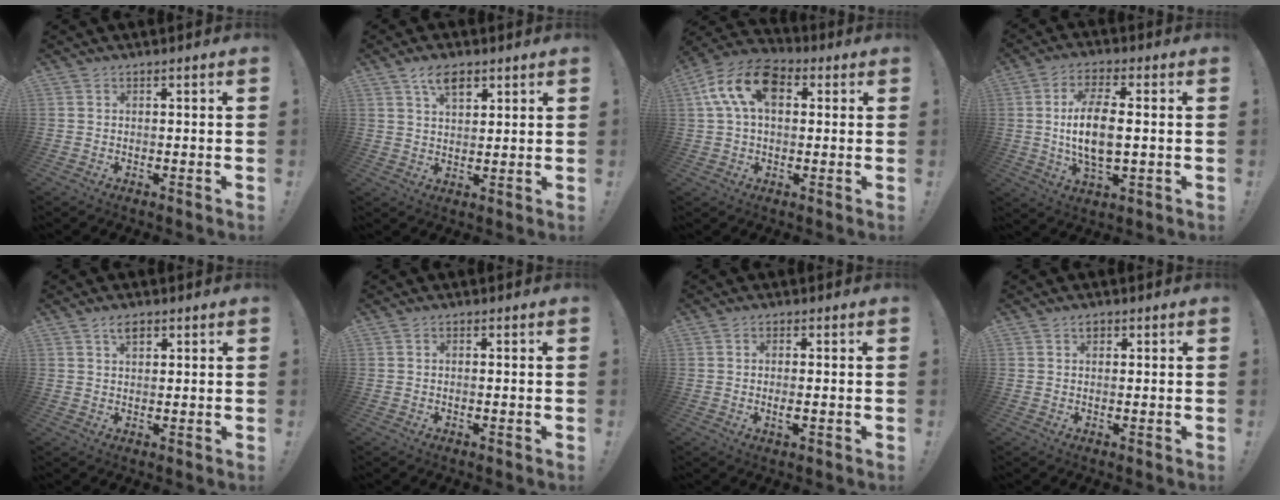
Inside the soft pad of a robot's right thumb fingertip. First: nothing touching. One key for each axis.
{"total": 7.2, "fx": 4.1, "fy": 3.7, "fz": 4.6, "tx": -0.073, "ty": -0.012, "tz": 0.074}
{"total": 14.9, "fx": 4.4, "fy": 9.2, "fz": 10.9, "tx": -0.214, "ty": 0.004, "tz": 0.080}
{"total": 12.7, "fx": 0.3, "fy": 5.7, "fz": 11.4, "tx": -0.219, "ty": -0.007, "tz": -0.001}
{"total": 3.9, "fx": 2.2, "fy": 2.0, "fz": 2.6, "tx": -0.038, "ty": -0.006, "tz": 0.035}
{"total": 0.6, "fx": -0.2, "fy": 0.2, "fz": 0.5, "tx": -0.008, "ty": -0.001, "tz": -0.004}
{"total": 2.4, "fx": -0.3, "fy": 0.8, "fz": 2.3, "tx": -0.035, "ty": 0.001, "tz": -0.005}
{"total": 1.8, "fx": 0.9, "fy": 1.1, "fz": 1.1, "tx": -0.013, "ty": 0.000, "tz": 0.013}